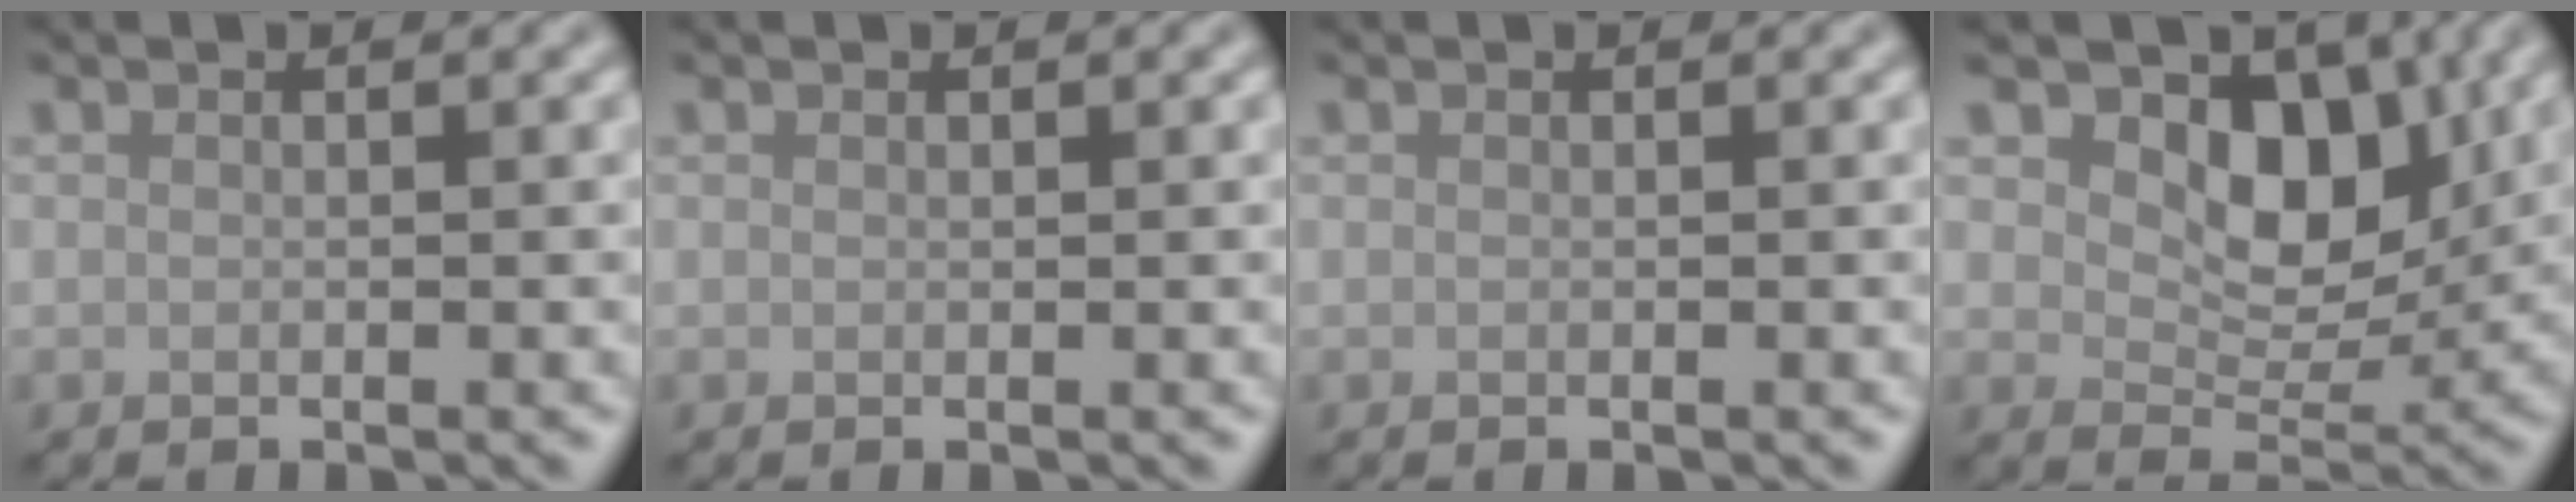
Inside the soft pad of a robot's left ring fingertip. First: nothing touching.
{"total": 0.0}
{"total": 0.0}
{"total": 7.1, "force": [3.0, 4.5, 4.6], "torque": [-0.063, -0.015, 0.041]}